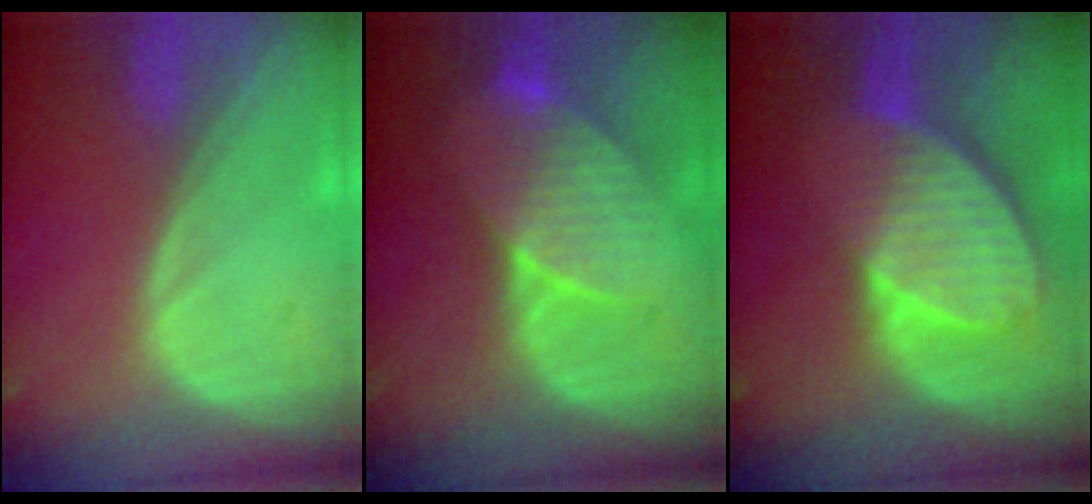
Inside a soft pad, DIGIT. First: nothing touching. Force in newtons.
{"total": 8.2, "press": 7.7, "slide": 2.7}
{"total": 10.3, "press": 8.9, "slide": 5.2}